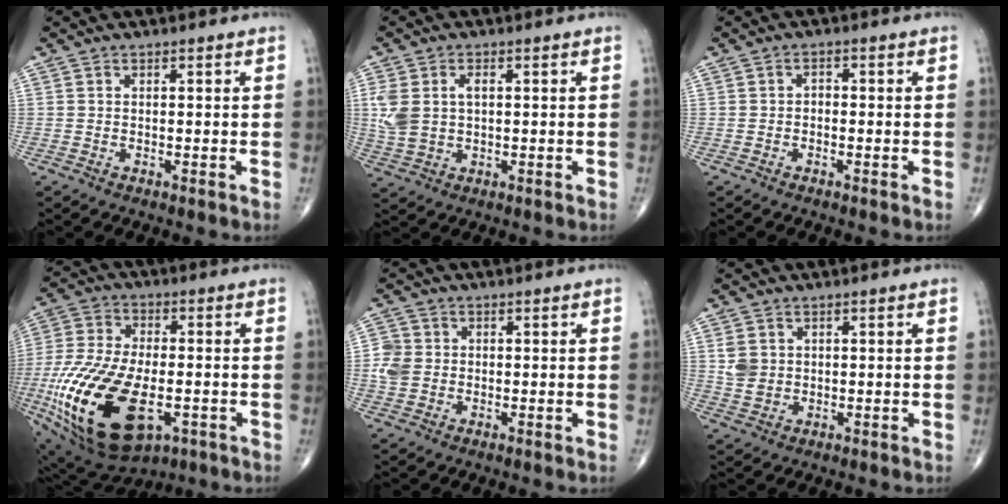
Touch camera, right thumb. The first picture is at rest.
{"total": 7.3, "force": [1.1, 4.6, 5.6], "torque": [-0.133, 0.011, 0.030]}
{"total": 1.2, "force": [-0.4, 0.9, 0.7], "torque": [-0.001, 0.006, -0.011]}
{"total": 26.2, "force": [-7.6, 13.6, 21.0], "torque": [-0.467, -0.018, -0.118]}
{"total": 4.3, "force": [-0.2, 3.7, 2.1], "torque": [-0.040, 0.005, -0.006]}
{"total": 3.8, "force": [0.8, 3.2, 2.0], "torque": [-0.028, -0.003, 0.022]}